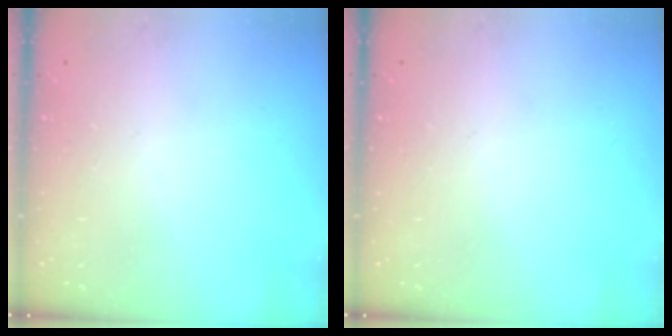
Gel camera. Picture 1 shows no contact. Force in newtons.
{"total": 0.0}